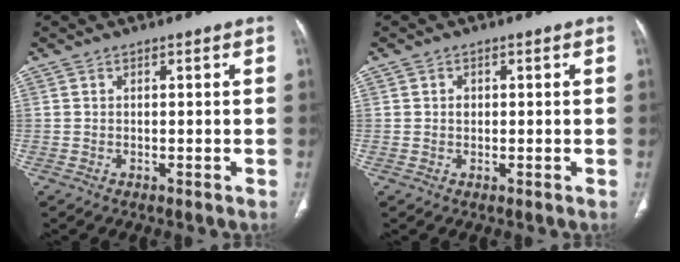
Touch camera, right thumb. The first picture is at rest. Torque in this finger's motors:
{"motor_torque": [-0.58, 0.26, -0.30, 0.17, 0.07]}